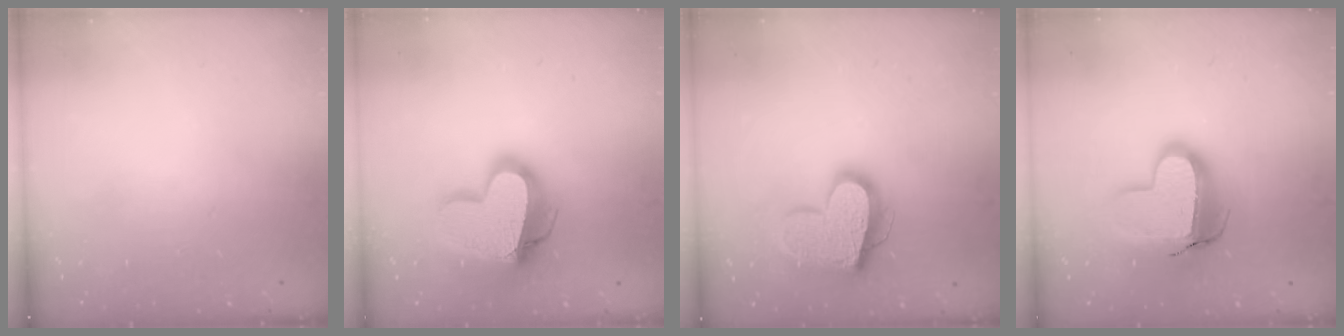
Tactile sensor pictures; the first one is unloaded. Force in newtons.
{"total": 19.4, "press": 19.3, "slide": 1.7}
{"total": 19.3, "press": 19.2, "slide": 1.5}
{"total": 14.1, "press": 14.1, "slide": 1.1}